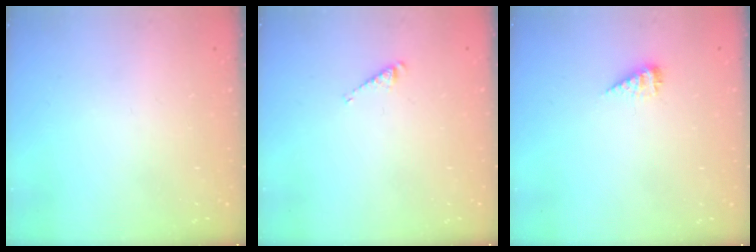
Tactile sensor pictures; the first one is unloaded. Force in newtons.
{"total": 3.1, "press": 3.1, "slide": 0.4}
{"total": 3.9, "press": 3.9, "slide": 0.3}